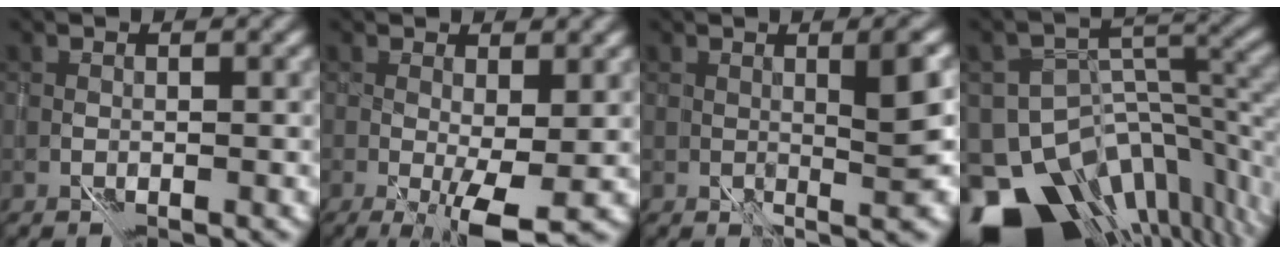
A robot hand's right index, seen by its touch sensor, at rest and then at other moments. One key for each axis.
{"total": 3.8, "fx": 0.0, "fy": 0.4, "fz": 3.8, "tx": -0.068, "ty": -0.002, "tz": 0.001}
{"total": 4.1, "fx": 1.7, "fy": 0.4, "fz": 3.7, "tx": -0.048, "ty": 0.010, "tz": 0.032}
{"total": 12.8, "fx": -7.9, "fy": 7.5, "fz": 6.7, "tx": -0.124, "ty": 0.008, "tz": -0.098}